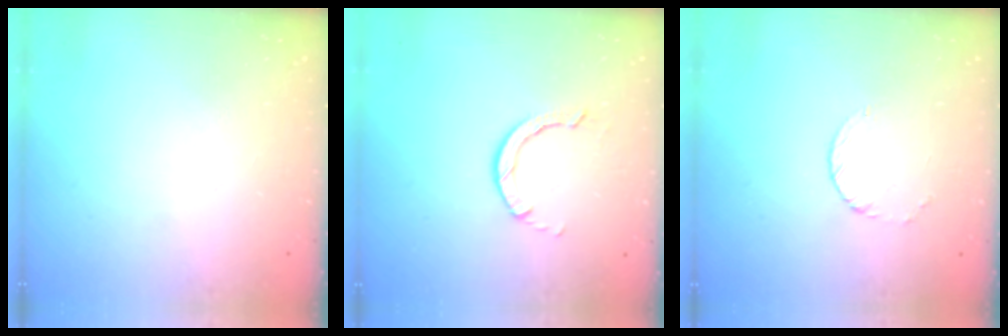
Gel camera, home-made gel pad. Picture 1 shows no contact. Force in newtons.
{"total": 2.8, "press": 2.8, "slide": 0.3}
{"total": 2.4, "press": 2.4, "slide": 0.3}